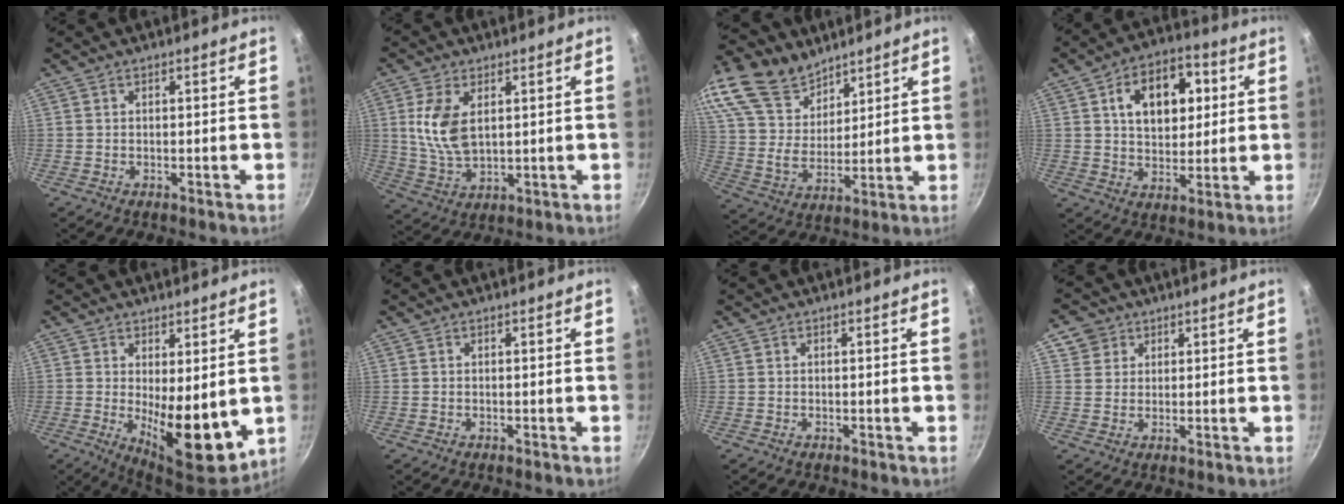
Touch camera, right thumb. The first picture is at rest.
{"total": 9.7, "force": [2.4, 5.5, 7.6], "torque": [-0.149, -0.019, 0.054]}
{"total": 21.6, "force": [14.9, 12.7, 9.2], "torque": [-0.182, -0.033, 0.288]}
{"total": 14.8, "force": [3.8, 9.7, 10.5], "torque": [-0.118, 0.003, 0.055]}
{"total": 11.3, "force": [0.2, 4.4, 10.4], "torque": [-0.127, -0.030, 0.015]}
{"total": 0.0}
{"total": 0.0}
{"total": 4.3, "force": [2.2, 3.6, 0.8], "torque": [0.012, 0.004, 0.038]}